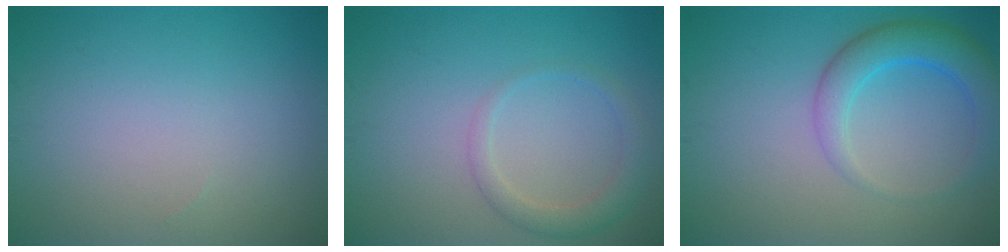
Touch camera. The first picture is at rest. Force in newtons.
{"total": 2.3, "press": 2.3, "slide": 0.2}
{"total": 4.2, "press": 4.2, "slide": 0.3}